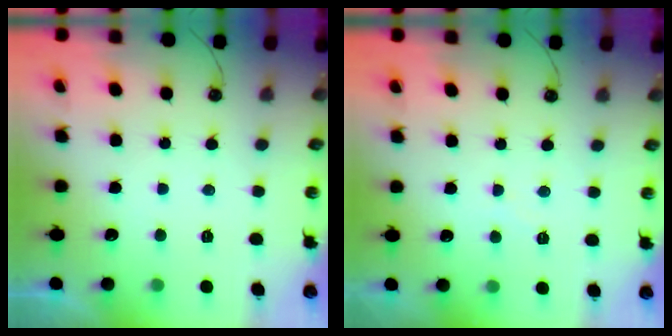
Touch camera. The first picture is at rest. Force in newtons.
{"total": 3.6, "press": 3.6, "slide": 0.6}